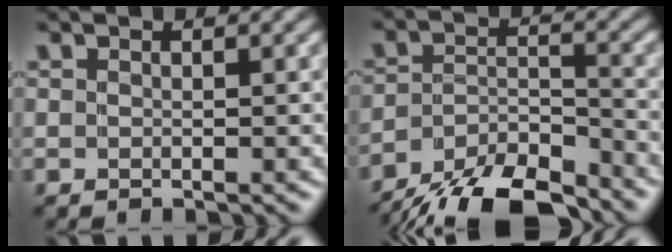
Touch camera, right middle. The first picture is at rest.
{"total": 9.4, "force": [-8.4, 2.6, 3.3], "torque": [-0.057, -0.007, -0.143]}